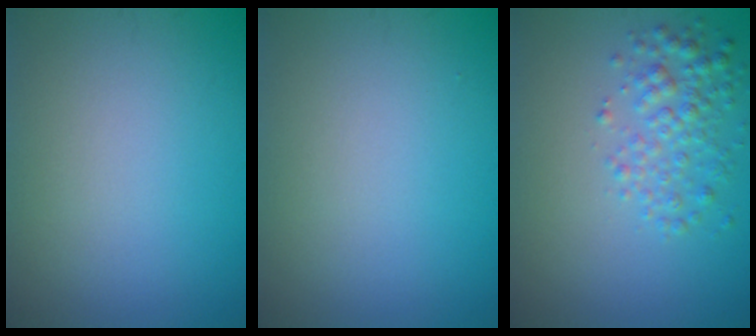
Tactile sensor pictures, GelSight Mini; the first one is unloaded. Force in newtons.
{"total": 0.0}
{"total": 2.8, "press": 2.8, "slide": 0.1}